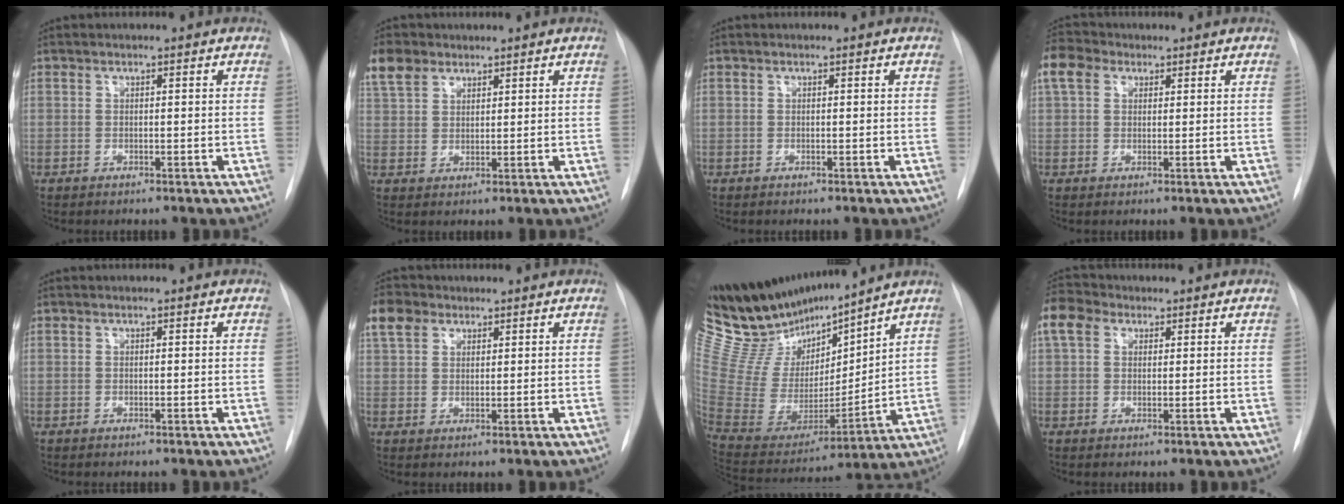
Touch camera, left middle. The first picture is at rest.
{"total": 5.5, "force": [3.9, 3.4, 2.0], "torque": [-0.047, 0.015, 0.084]}
{"total": 0.0}
{"total": 5.7, "force": [2.8, 4.1, 3.0], "torque": [-0.074, 0.031, 0.054]}
{"total": 0.0}
{"total": 4.9, "force": [3.0, 3.4, 2.0], "torque": [-0.050, 0.017, 0.060]}
{"total": 22.2, "force": [19.4, 4.4, 9.8], "torque": [-0.180, -0.009, 0.364]}
{"total": 7.9, "force": [3.8, 5.6, 4.0], "torque": [-0.098, 0.039, 0.073]}